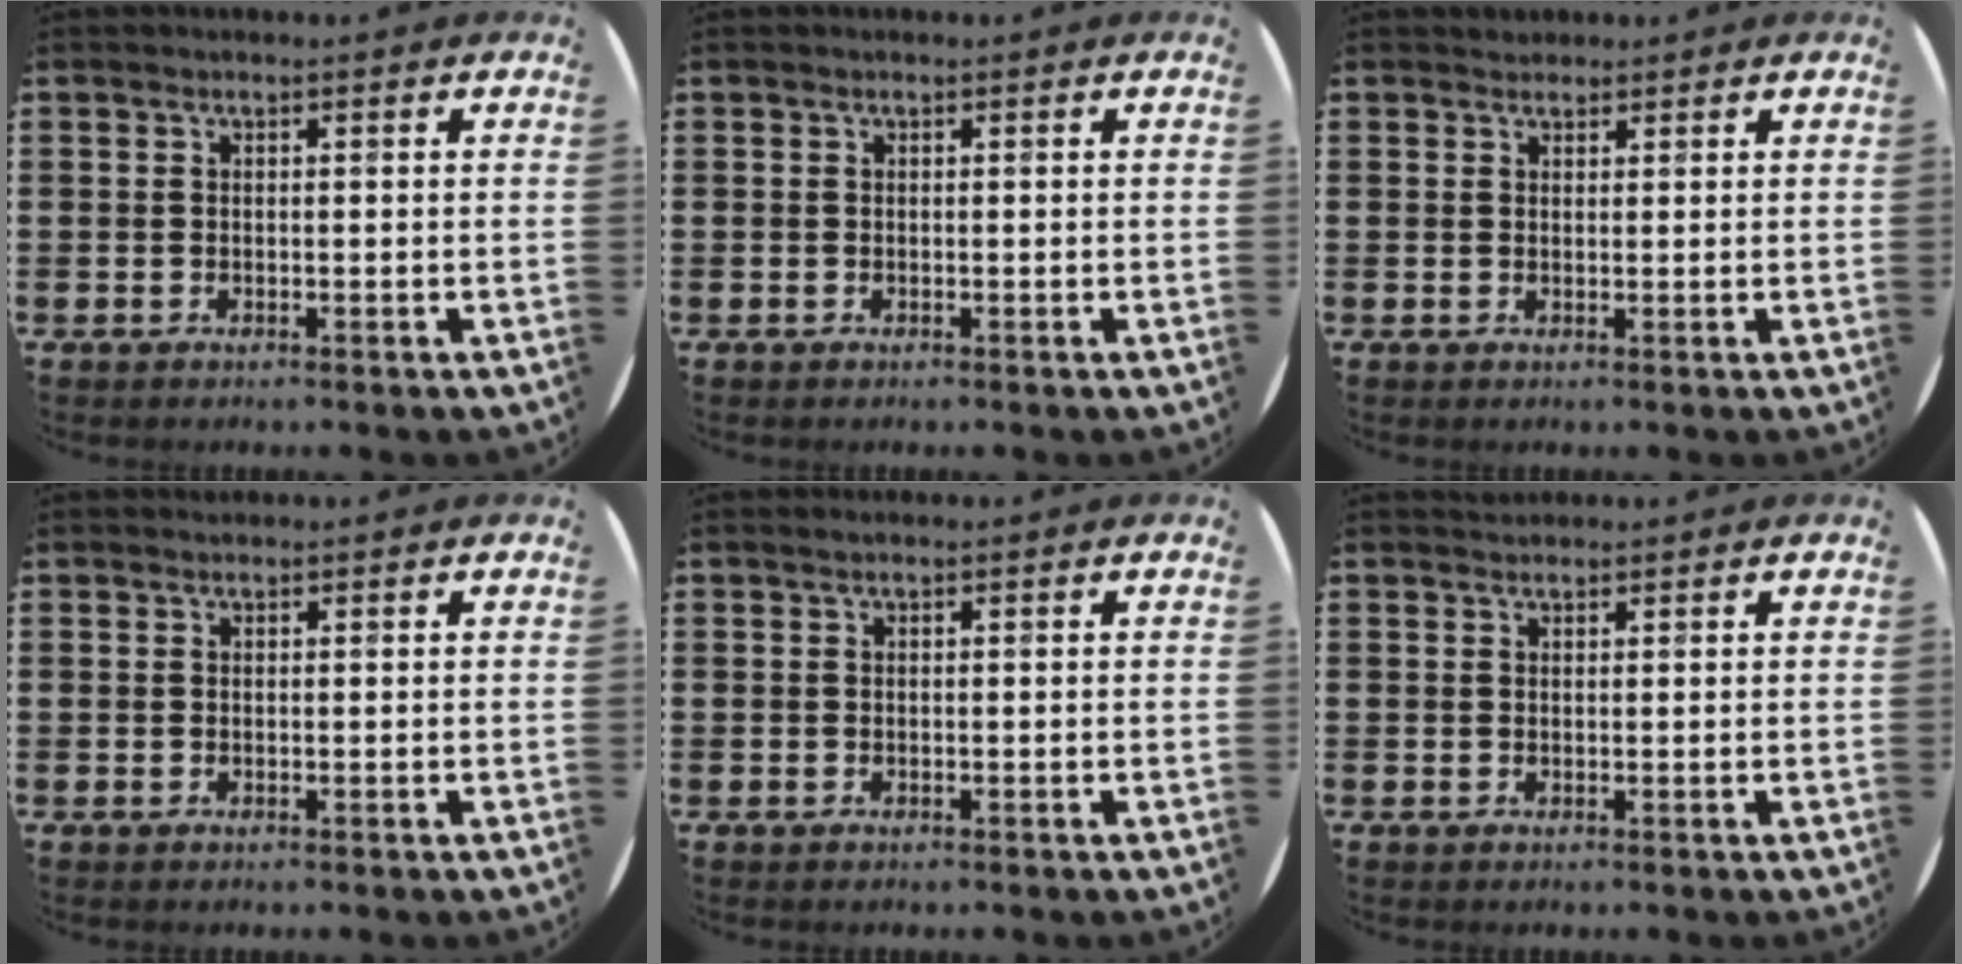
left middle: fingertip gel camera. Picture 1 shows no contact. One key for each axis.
{"total": 0.0}
{"total": 1.1, "fx": 1.1, "fy": 0.3, "fz": -0.2, "tx": 0.010, "ty": -0.001, "tz": 0.020}
{"total": 0.0}
{"total": 0.0}
{"total": 0.7, "fx": 0.7, "fy": 0.1, "fz": -0.1, "tx": 0.001, "ty": 0.002, "tz": 0.014}